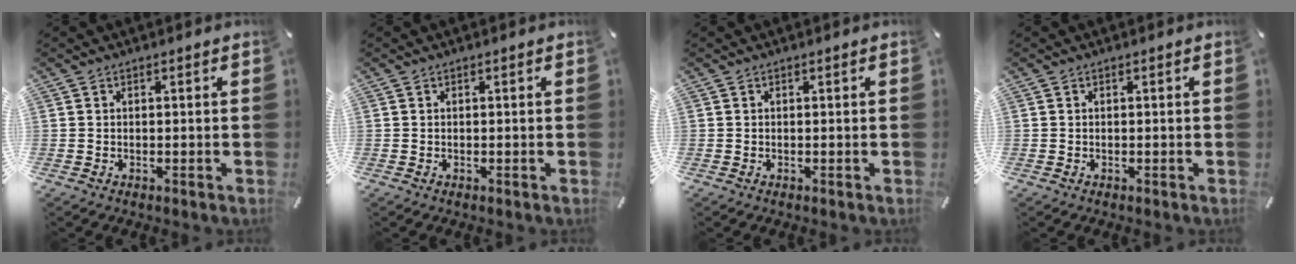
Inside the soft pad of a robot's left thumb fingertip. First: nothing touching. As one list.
[{"total": 0.0}, {"total": 0.0}, {"total": 0.0}]